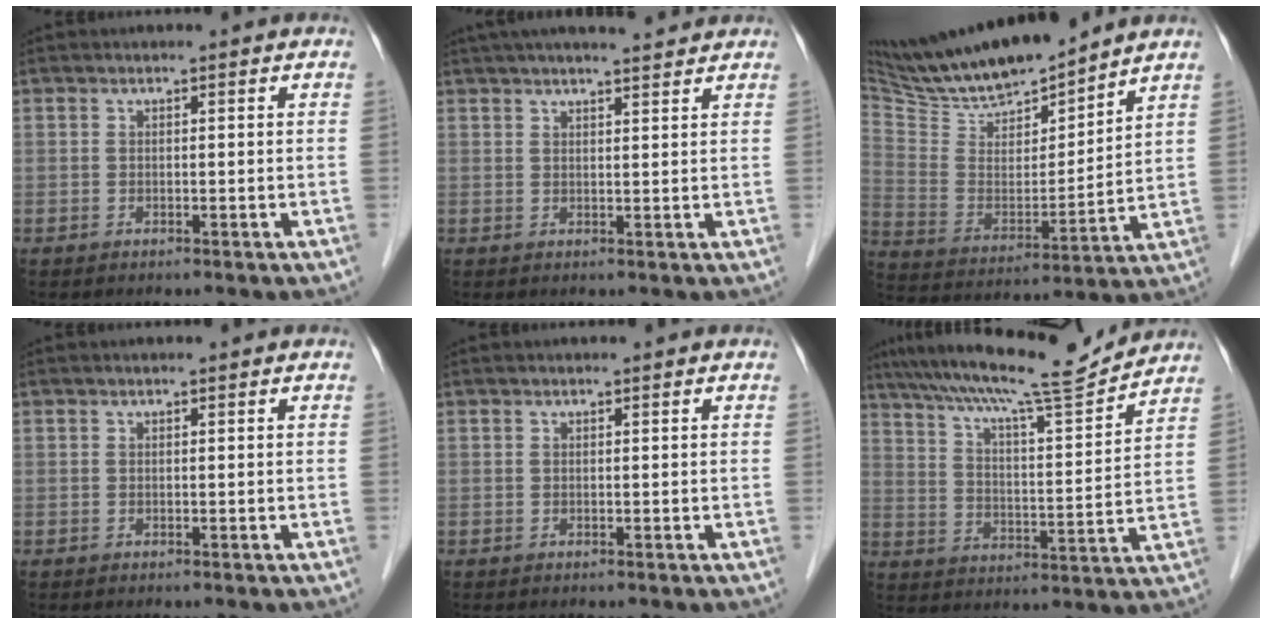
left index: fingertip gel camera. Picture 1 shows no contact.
{"total": 7.3, "force": [5.9, 0.8, 4.2], "torque": [-0.060, 0.012, 0.066]}
{"total": 15.2, "force": [13.5, 2.1, 6.5], "torque": [-0.120, -0.020, 0.250]}
{"total": 0.0}
{"total": 0.0}
{"total": 13.6, "force": [12.0, -0.2, 6.2], "torque": [-0.109, -0.016, 0.179]}